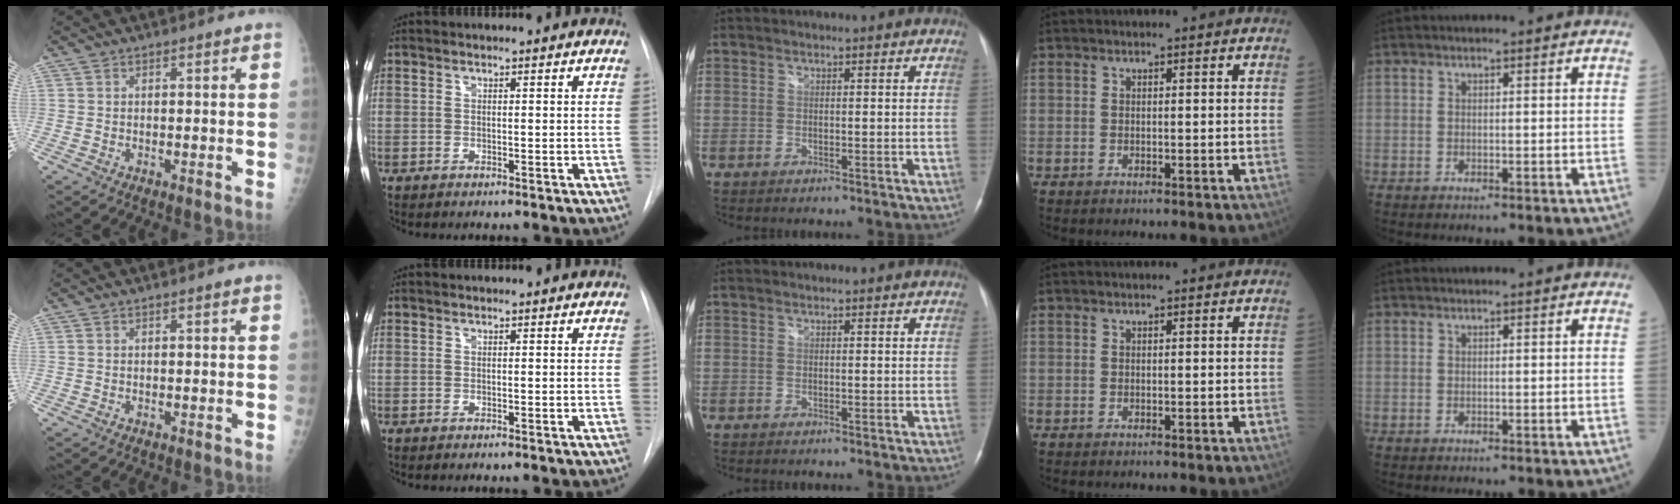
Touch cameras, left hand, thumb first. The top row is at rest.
{}